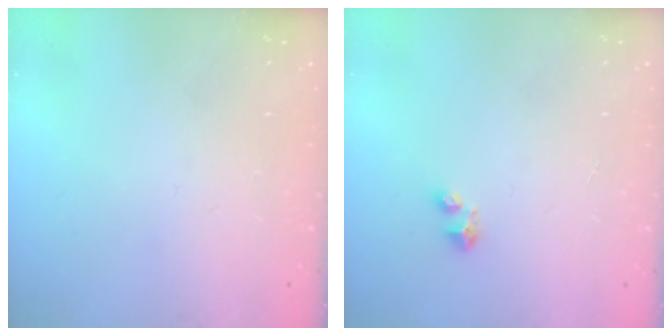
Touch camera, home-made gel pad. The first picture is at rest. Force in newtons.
{"total": 3.5, "press": 3.4, "slide": 0.5}